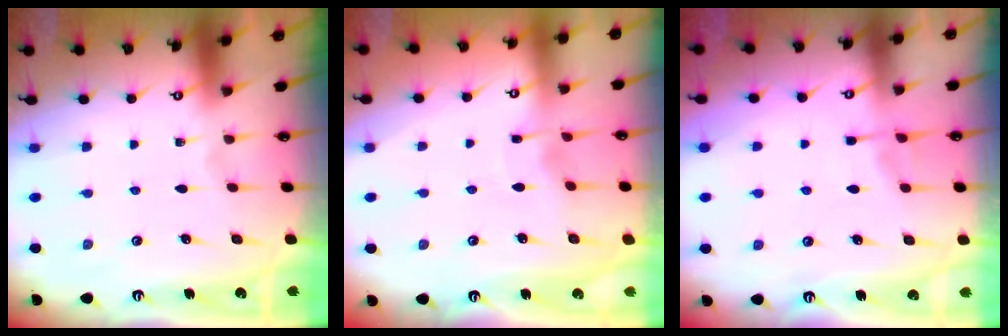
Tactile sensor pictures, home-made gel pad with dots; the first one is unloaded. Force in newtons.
{"total": 3.3, "press": 3.3, "slide": 0.4}
{"total": 3.2, "press": 3.2, "slide": 0.4}